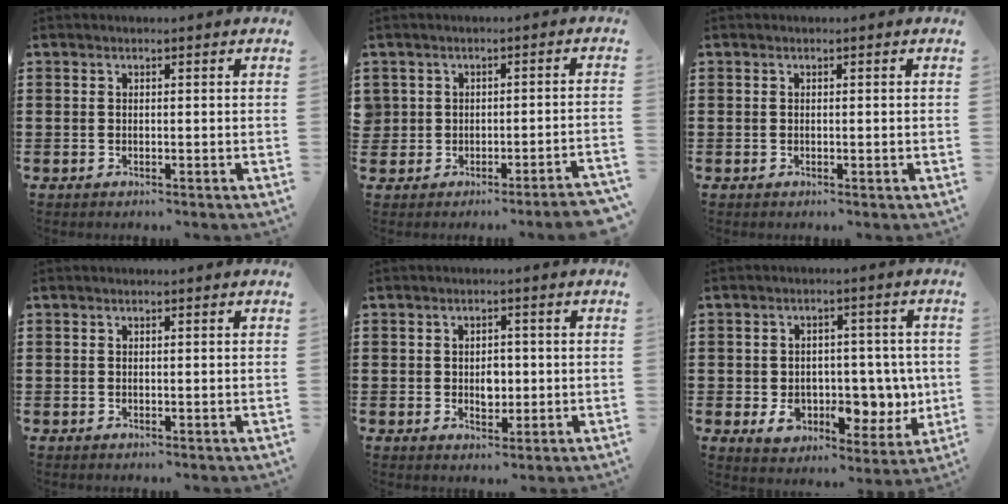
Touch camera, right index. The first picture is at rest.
{"total": 2.1, "force": [-1.8, 0.9, 0.4], "torque": [-0.014, 0.003, -0.042]}
{"total": 0.0}
{"total": 0.0}
{"total": 3.0, "force": [-0.1, 2.1, 2.1], "torque": [-0.028, 0.000, -0.007]}
{"total": 8.5, "force": [-0.3, 6.7, 5.2], "torque": [-0.077, 0.003, 0.003]}